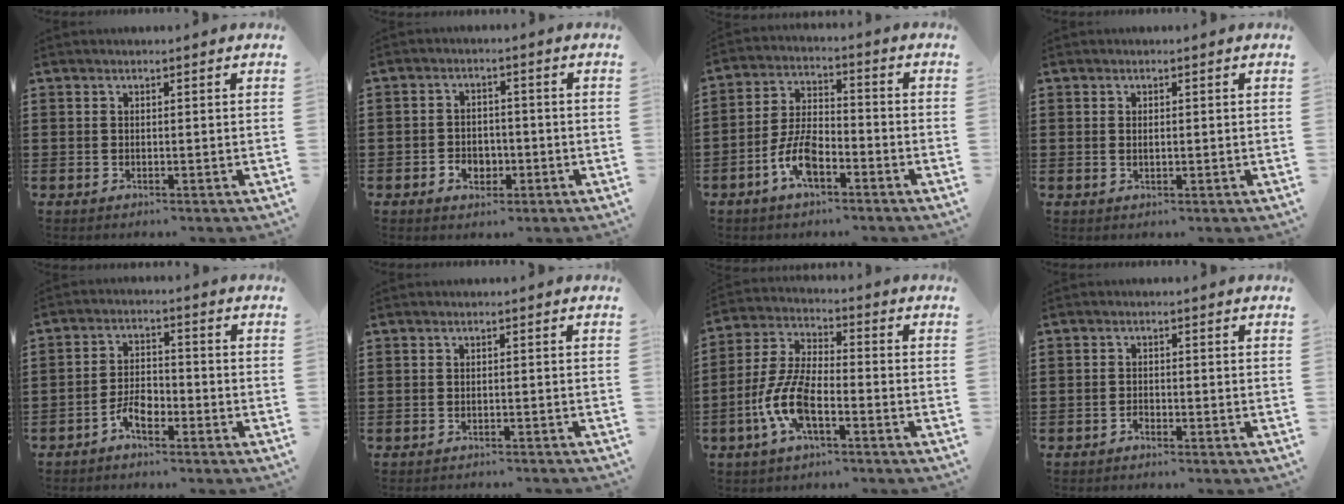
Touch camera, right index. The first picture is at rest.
{"total": 3.2, "force": [-1.5, 2.5, 1.5], "torque": [-0.024, 0.001, -0.032]}
{"total": 7.4, "force": [-3.8, 3.3, 5.4], "torque": [-0.121, 0.005, -0.075]}
{"total": 1.0, "force": [0.1, 0.4, 0.9], "torque": [-0.019, 0.001, 0.000]}
{"total": 4.4, "force": [-2.7, 2.0, 2.8], "torque": [-0.063, 0.003, -0.055]}
{"total": 0.8, "force": [-0.8, -0.1, 0.1], "torque": [-0.005, -0.002, -0.015]}
{"total": 8.9, "force": [-3.6, 3.4, 7.4], "torque": [-0.178, -0.008, -0.072]}
{"total": 1.1, "force": [-0.9, 0.4, 0.3], "torque": [-0.009, -0.001, -0.020]}